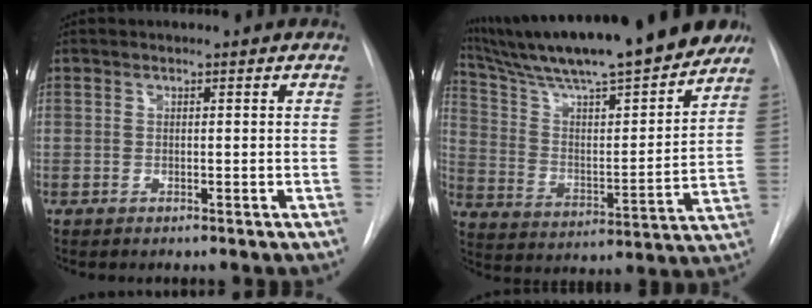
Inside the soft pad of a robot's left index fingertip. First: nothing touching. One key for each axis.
{"total": 24.7, "fx": 21.0, "fy": 2.2, "fz": 12.9, "tx": -0.221, "ty": -0.018, "tz": 0.320}